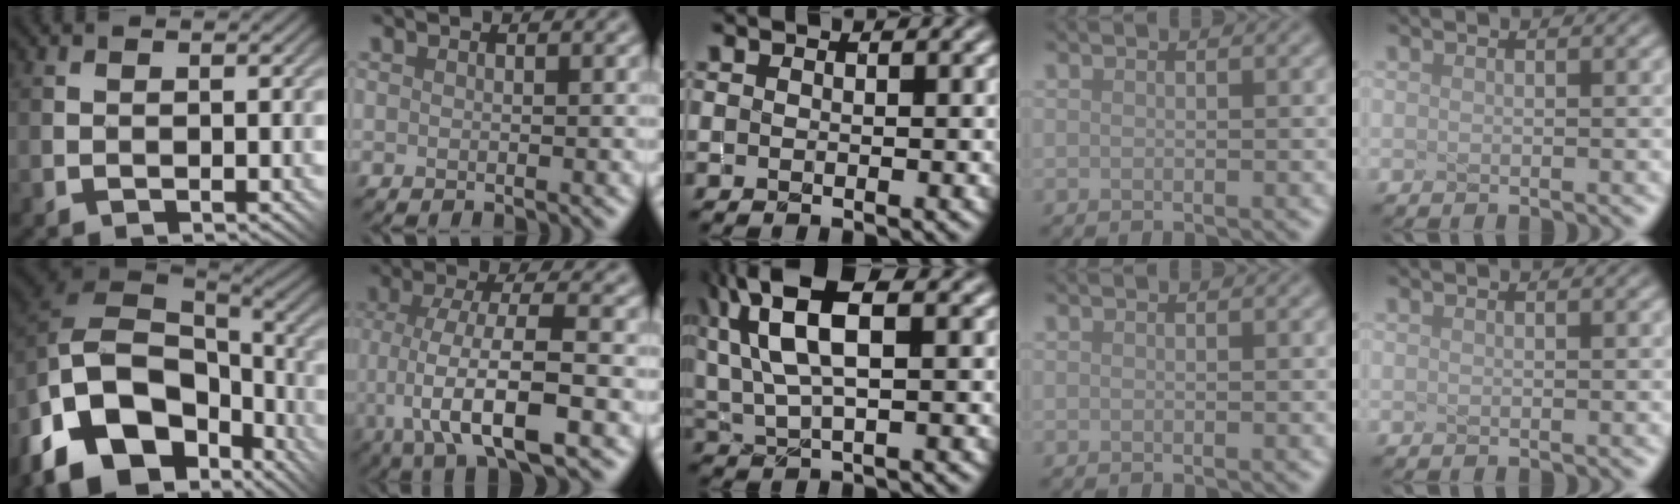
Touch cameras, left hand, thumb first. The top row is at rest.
{"thumb": {"total": 18.0, "force": [-8.3, 11.6, 11.0], "torque": [-0.262, -0.030, -0.134]}, "index": {"total": 8.0, "force": [-1.6, 2.3, 7.4], "torque": [-0.127, -0.001, -0.030]}, "middle": {"total": 9.5, "force": [3.8, 3.8, 7.8], "torque": [-0.172, 0.025, 0.069]}}